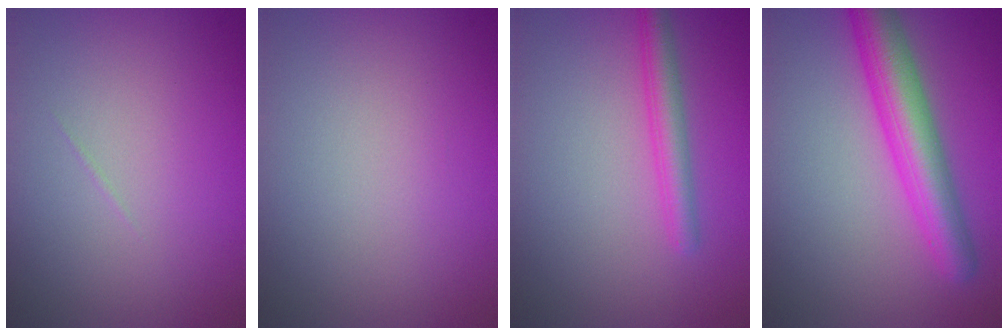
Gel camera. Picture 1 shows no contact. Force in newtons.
{"total": 0.0}
{"total": 2.7, "press": 2.7, "slide": 0.1}
{"total": 6.0, "press": 6.0, "slide": 0.1}